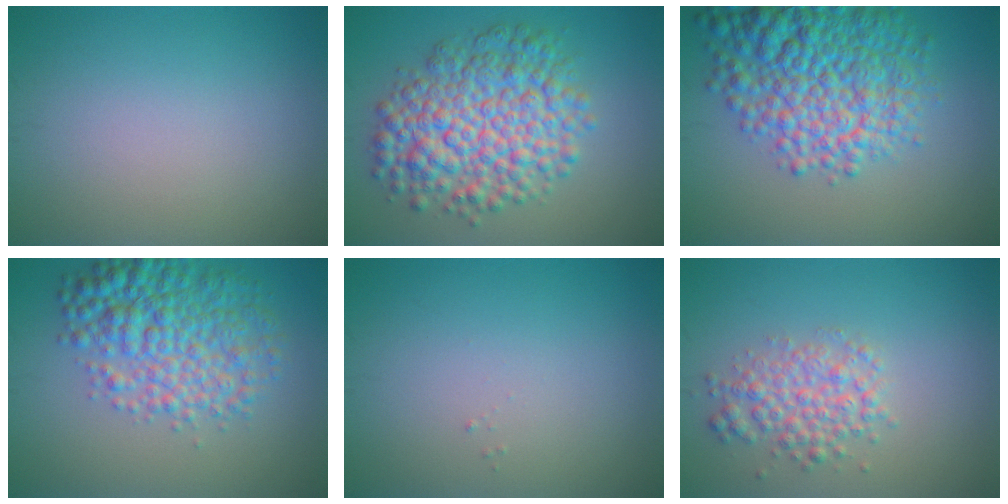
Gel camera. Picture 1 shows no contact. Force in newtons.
{"total": 8.8, "press": 8.8, "slide": 0.1}
{"total": 9.7, "press": 9.7, "slide": 0.4}
{"total": 6.9, "press": 6.9, "slide": 0.1}
{"total": 0.0}
{"total": 3.4, "press": 3.4, "slide": 0.1}